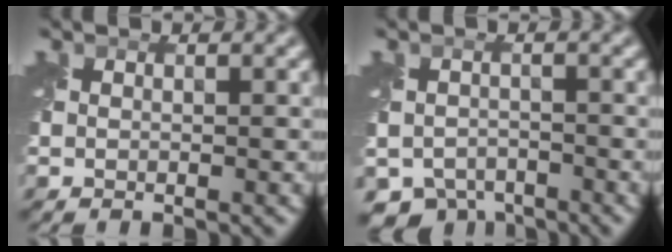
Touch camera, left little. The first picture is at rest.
{"total": 5.2, "force": [-4.0, 2.8, 1.6], "torque": [-0.024, -0.022, -0.069]}